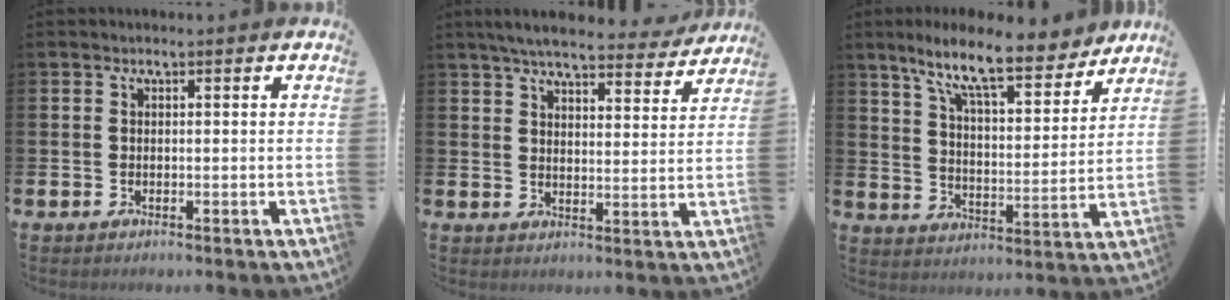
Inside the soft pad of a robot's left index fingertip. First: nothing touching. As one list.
[{"total": 6.1, "force": [5.6, 1.1, 1.9], "torque": [-0.044, -0.033, 0.096]}, {"total": 11.5, "force": [9.5, 2.3, 6.1], "torque": [-0.128, -0.049, 0.162]}]